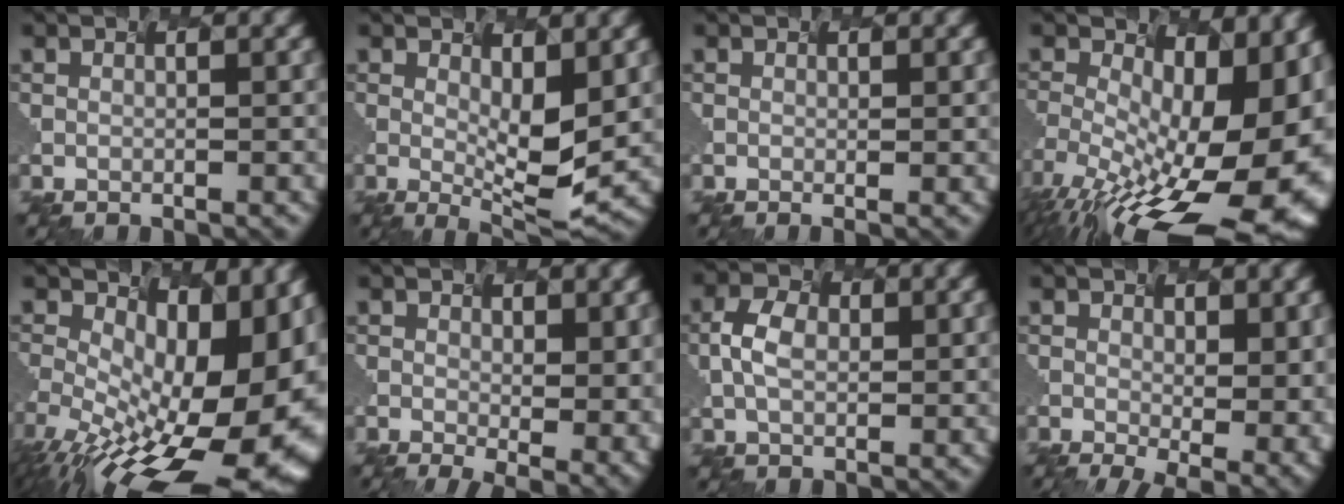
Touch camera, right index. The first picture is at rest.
{"total": 3.5, "force": [-0.4, -0.1, 3.5], "torque": [-0.082, -0.031, 0.028]}
{"total": 0.6, "force": [-0.3, -0.2, 0.5], "torque": [-0.008, -0.006, 0.000]}
{"total": 17.0, "force": [-5.5, 6.8, 14.6], "torque": [-0.233, -0.043, -0.034]}
{"total": 16.6, "force": [-3.9, 7.3, 14.4], "torque": [-0.226, -0.043, -0.013]}
{"total": 3.4, "force": [0.0, 0.6, 3.3], "torque": [-0.057, -0.031, 0.041]}
{"total": 1.8, "force": [-1.0, 1.1, 1.0], "torque": [-0.053, -0.009, 0.012]}
{"total": 4.0, "force": [-0.2, 0.9, 3.9], "torque": [-0.064, -0.032, 0.038]}